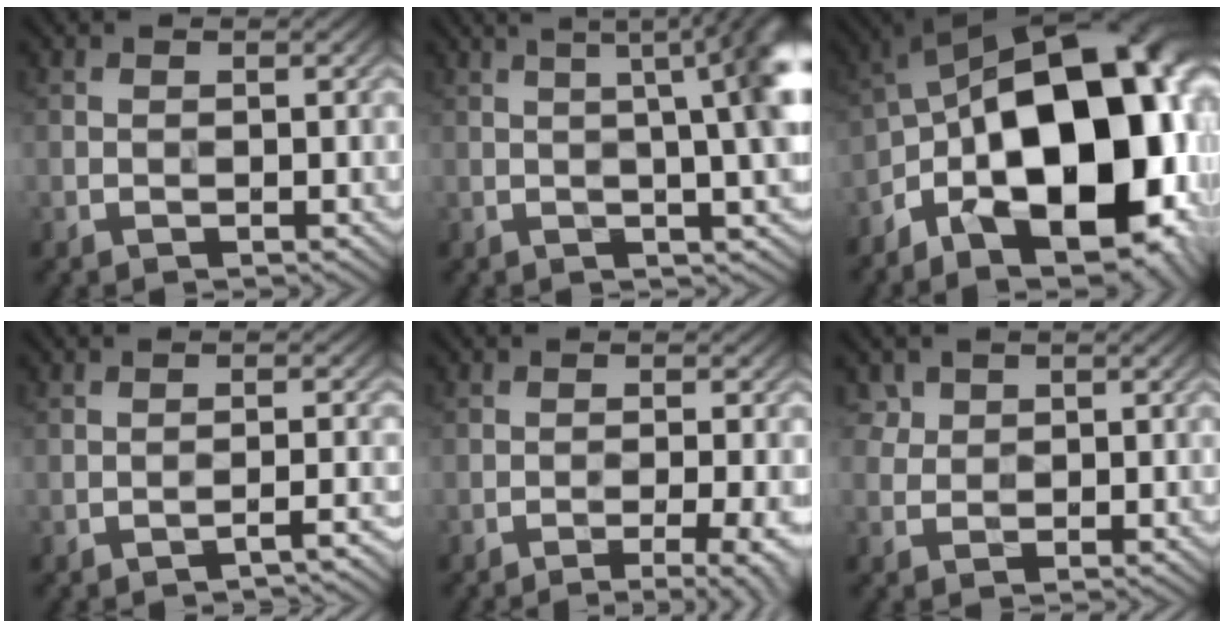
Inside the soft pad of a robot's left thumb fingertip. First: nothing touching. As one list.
[{"total": 10.3, "force": [2.3, 2.8, 9.6], "torque": [-0.088, 0.055, 0.012]}, {"total": 21.2, "force": [-6.3, 10.5, 17.3], "torque": [-0.278, -0.013, -0.092]}, {"total": 1.9, "force": [-1.6, -0.2, 1.0], "torque": [-0.014, 0.015, -0.029]}, {"total": 4.8, "force": [-2.8, 0.9, 3.7], "torque": [-0.056, 0.012, -0.040]}, {"total": 2.8, "force": [1.6, 2.2, 0.7], "torque": [-0.031, -0.001, 0.038]}]